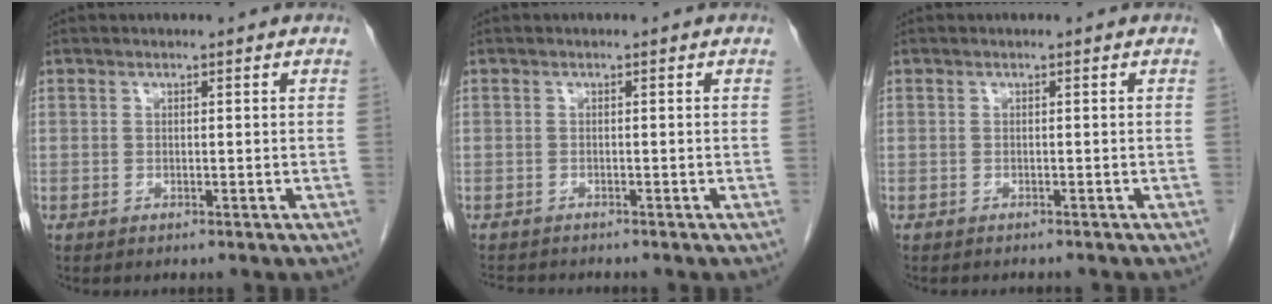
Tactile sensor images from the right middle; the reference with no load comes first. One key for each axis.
{"total": 2.7, "fx": -2.6, "fy": 0.1, "fz": 0.6, "tx": -0.012, "ty": -0.013, "tz": -0.041}
{"total": 2.7, "fx": -2.5, "fy": 0.5, "fz": 1.0, "tx": -0.015, "ty": -0.003, "tz": -0.028}